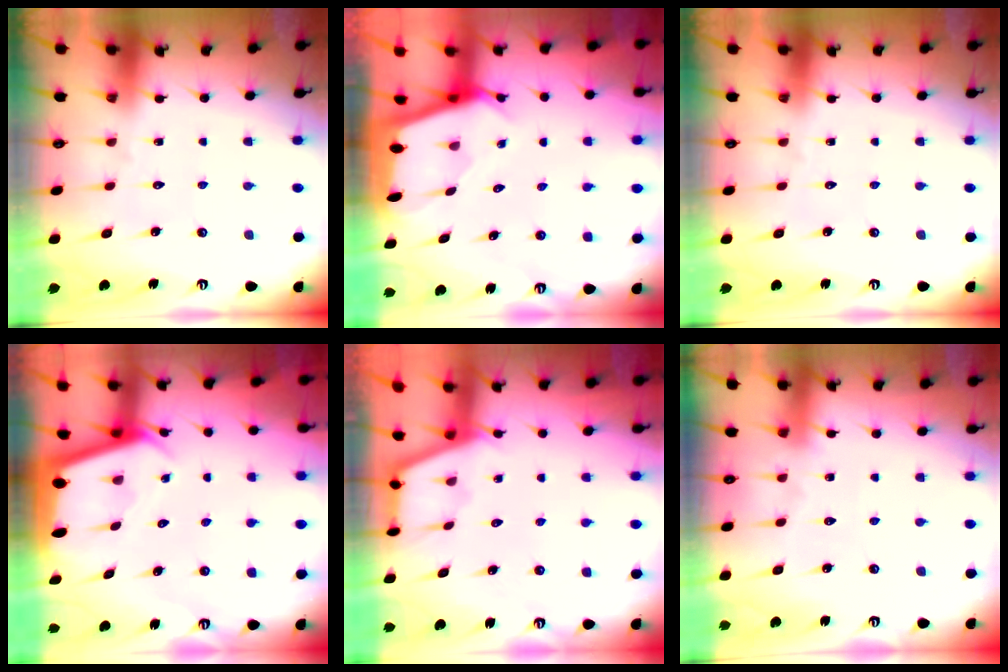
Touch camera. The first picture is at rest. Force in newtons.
{"total": 1.9, "press": 1.9, "slide": 0.1}
{"total": 0.0}
{"total": 2.5, "press": 2.5, "slide": 0.2}
{"total": 2.4, "press": 2.4, "slide": 0.4}
{"total": 3.8, "press": 3.7, "slide": 0.6}